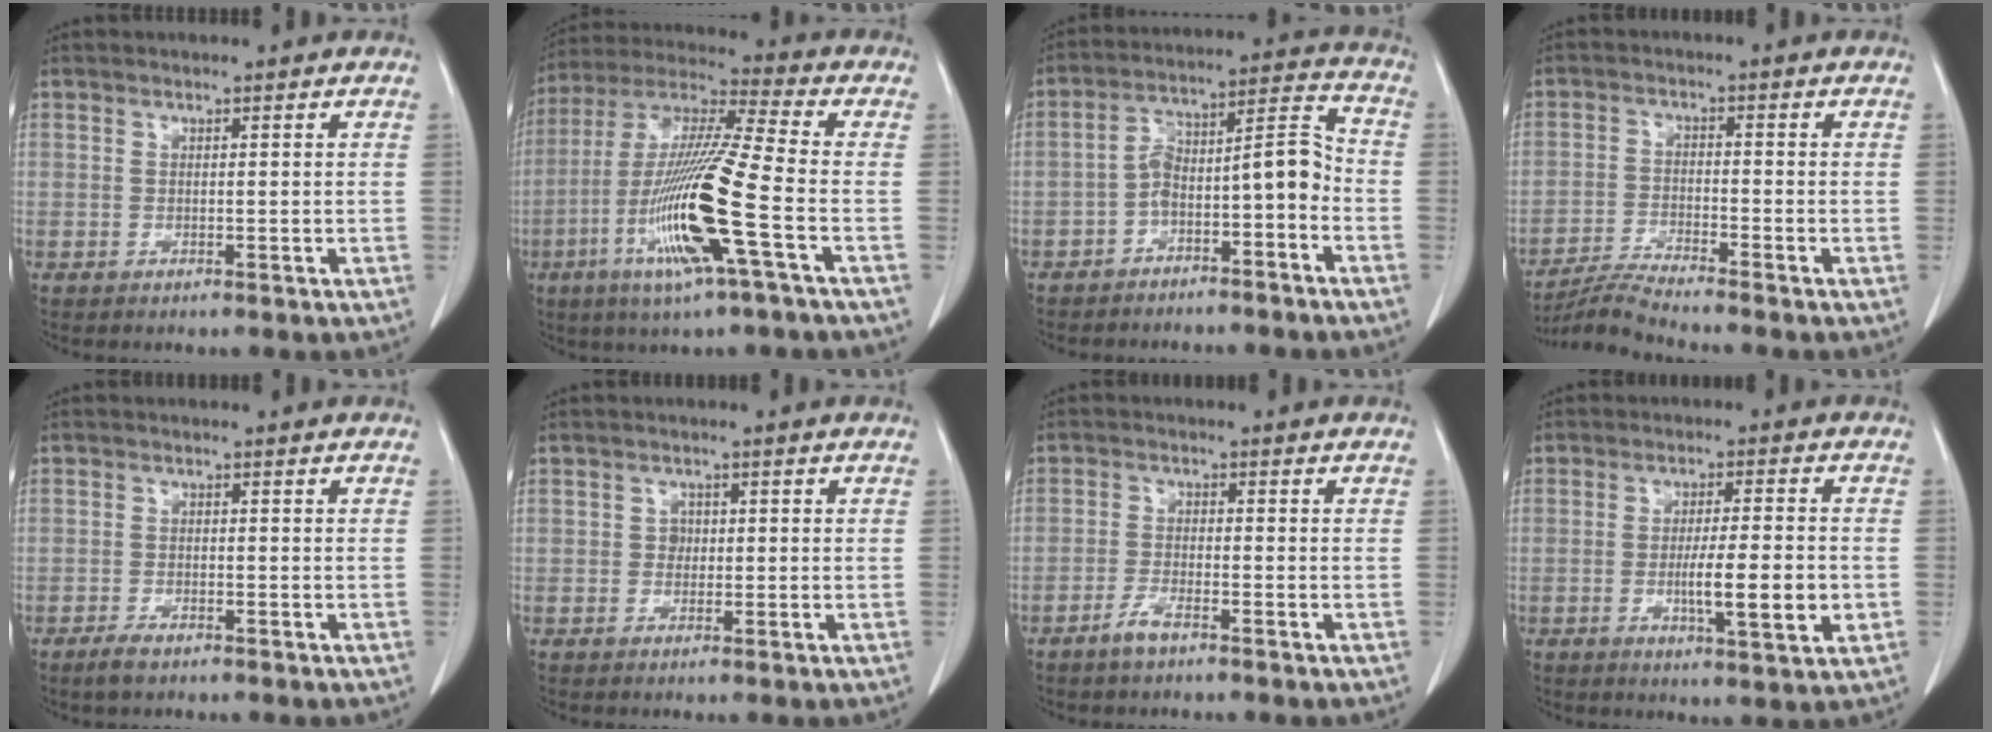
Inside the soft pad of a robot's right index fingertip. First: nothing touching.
{"total": 17.5, "force": [-5.6, -0.2, 16.5], "torque": [-0.338, -0.017, -0.112]}
{"total": 9.8, "force": [-4.5, 2.6, 8.3], "torque": [-0.126, 0.053, -0.068]}
{"total": 6.2, "force": [-5.7, -1.6, 1.7], "torque": [-0.038, -0.024, -0.109]}
{"total": 2.4, "force": [-1.8, 0.7, 1.4], "torque": [-0.034, -0.005, -0.031]}
{"total": 1.5, "force": [0.0, 1.3, 0.7], "torque": [-0.007, 0.006, 0.002]}
{"total": 3.0, "force": [-2.2, 0.5, 1.9], "torque": [-0.042, -0.003, -0.044]}
{"total": 8.4, "force": [-1.7, 0.9, 8.2], "torque": [-0.128, -0.007, -0.025]}